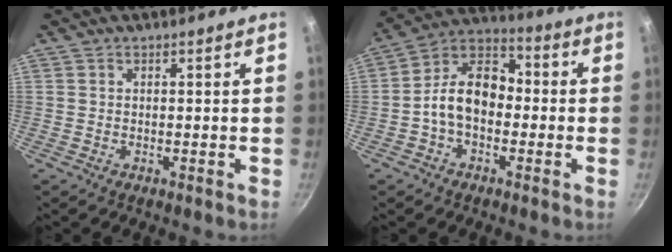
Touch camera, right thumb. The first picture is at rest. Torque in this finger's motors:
{"motor_torque": [1.49, 1.69, 1.44, -0.67, 0.46]}